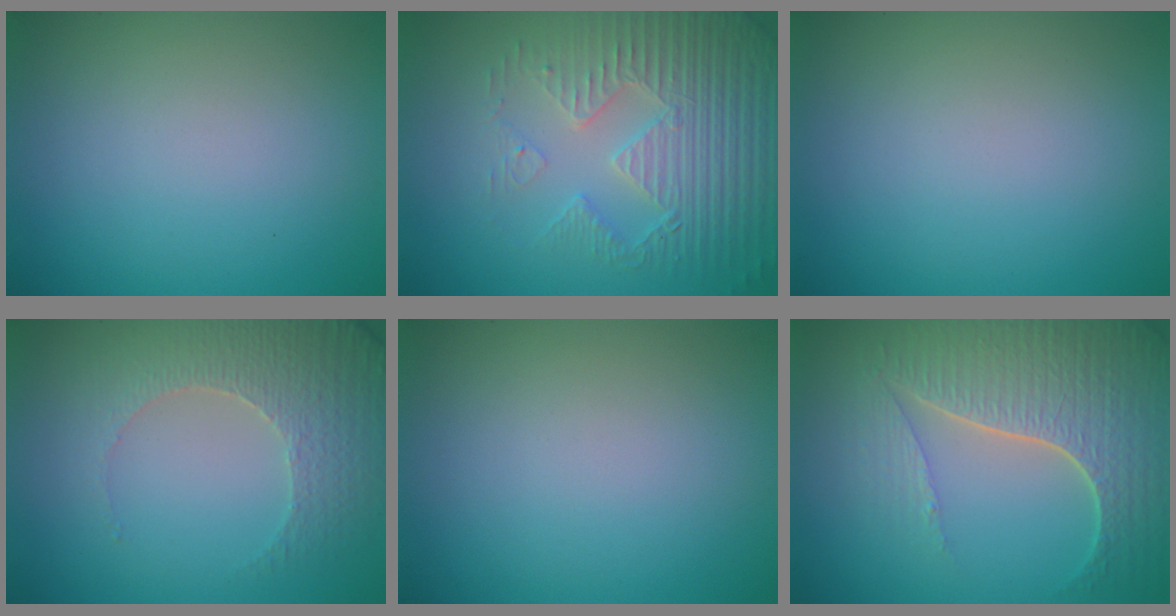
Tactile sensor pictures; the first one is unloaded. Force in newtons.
{"total": 5.0, "press": 4.7, "slide": 1.8}
{"total": 0.0}
{"total": 3.9, "press": 3.8, "slide": 1.0}
{"total": 0.0}
{"total": 7.3, "press": 5.5, "slide": 4.8}